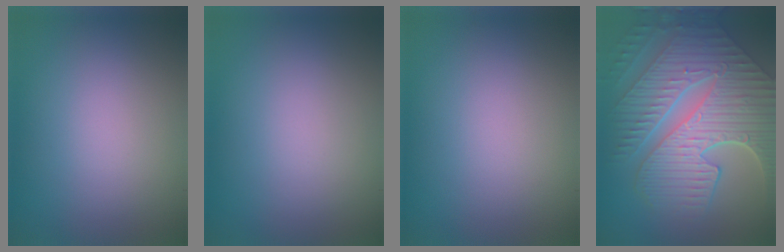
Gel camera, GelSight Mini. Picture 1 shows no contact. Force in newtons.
{"total": 0.0}
{"total": 0.0}
{"total": 10.6, "press": 7.3, "slide": 7.7}